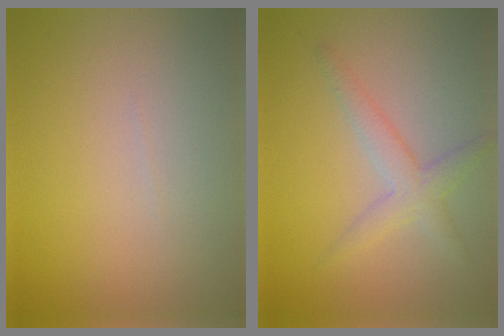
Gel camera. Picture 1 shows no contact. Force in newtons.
{"total": 2.2, "press": 2.2, "slide": 0.2}